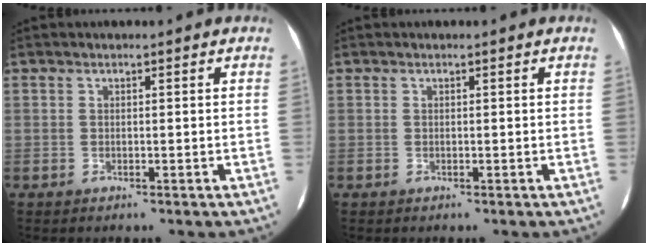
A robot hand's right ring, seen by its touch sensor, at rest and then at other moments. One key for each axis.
{"total": 0.0}